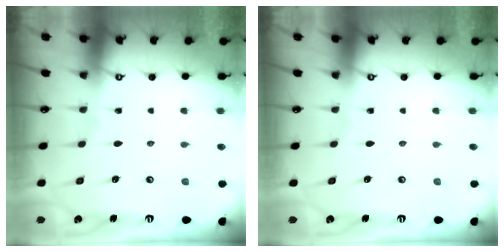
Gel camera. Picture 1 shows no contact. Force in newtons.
{"total": 0.0}